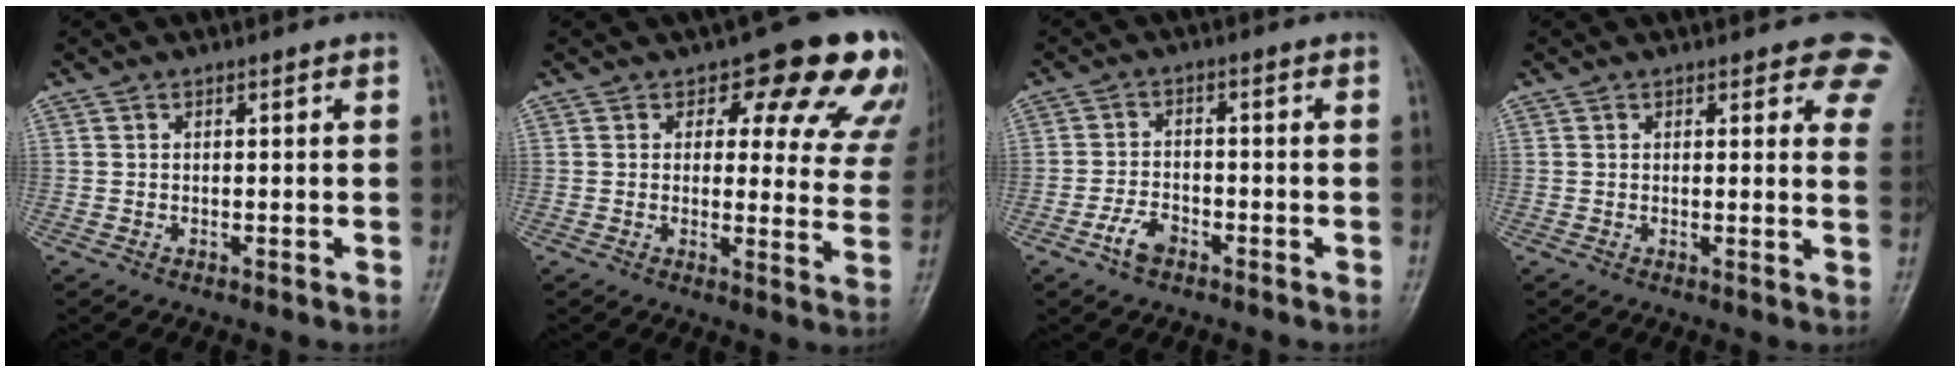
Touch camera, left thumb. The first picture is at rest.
{"total": 15.3, "force": [9.6, 7.1, 9.6], "torque": [-0.053, -0.046, 0.088]}
{"total": 4.2, "force": [-2.5, 2.3, 2.3], "torque": [-0.041, 0.017, -0.048]}
{"total": 7.8, "force": [5.4, 3.1, 4.6], "torque": [-0.014, -0.023, 0.043]}